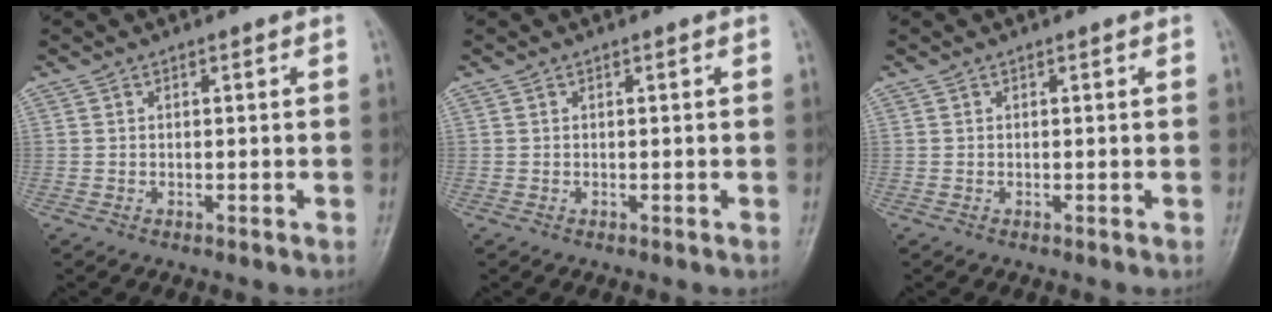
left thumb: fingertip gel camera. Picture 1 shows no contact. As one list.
[{"total": 0.0}, {"total": 0.0}]